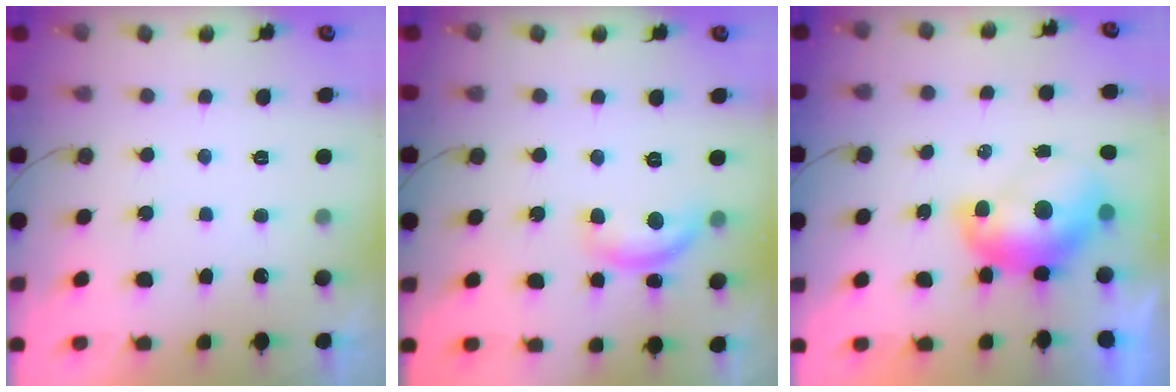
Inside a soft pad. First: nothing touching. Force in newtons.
{"total": 10.6, "press": 10.6, "slide": 0.6}
{"total": 10.4, "press": 10.3, "slide": 1.0}